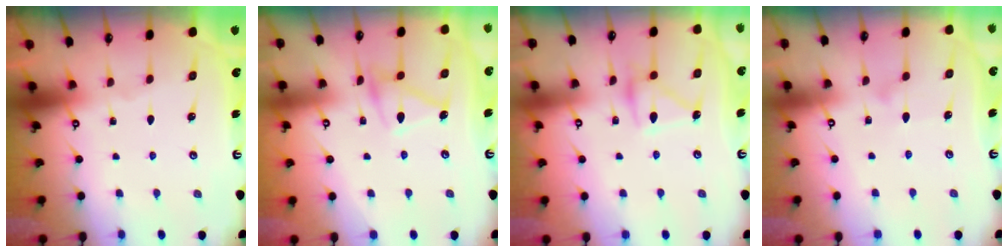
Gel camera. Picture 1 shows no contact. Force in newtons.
{"total": 12.4, "press": 12.3, "slide": 0.7}
{"total": 13.5, "press": 13.5, "slide": 0.8}
{"total": 6.7, "press": 6.7, "slide": 0.3}